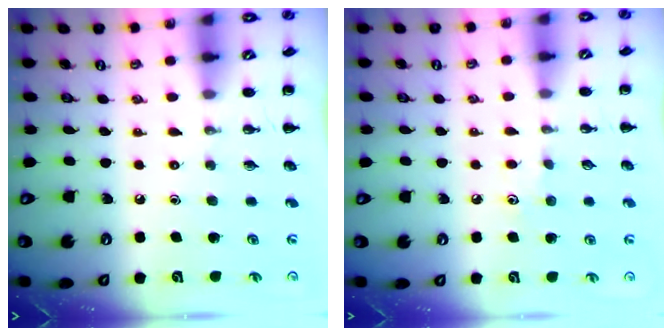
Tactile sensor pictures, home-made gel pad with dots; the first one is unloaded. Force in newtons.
{"total": 3.8, "press": 3.6, "slide": 1.2}